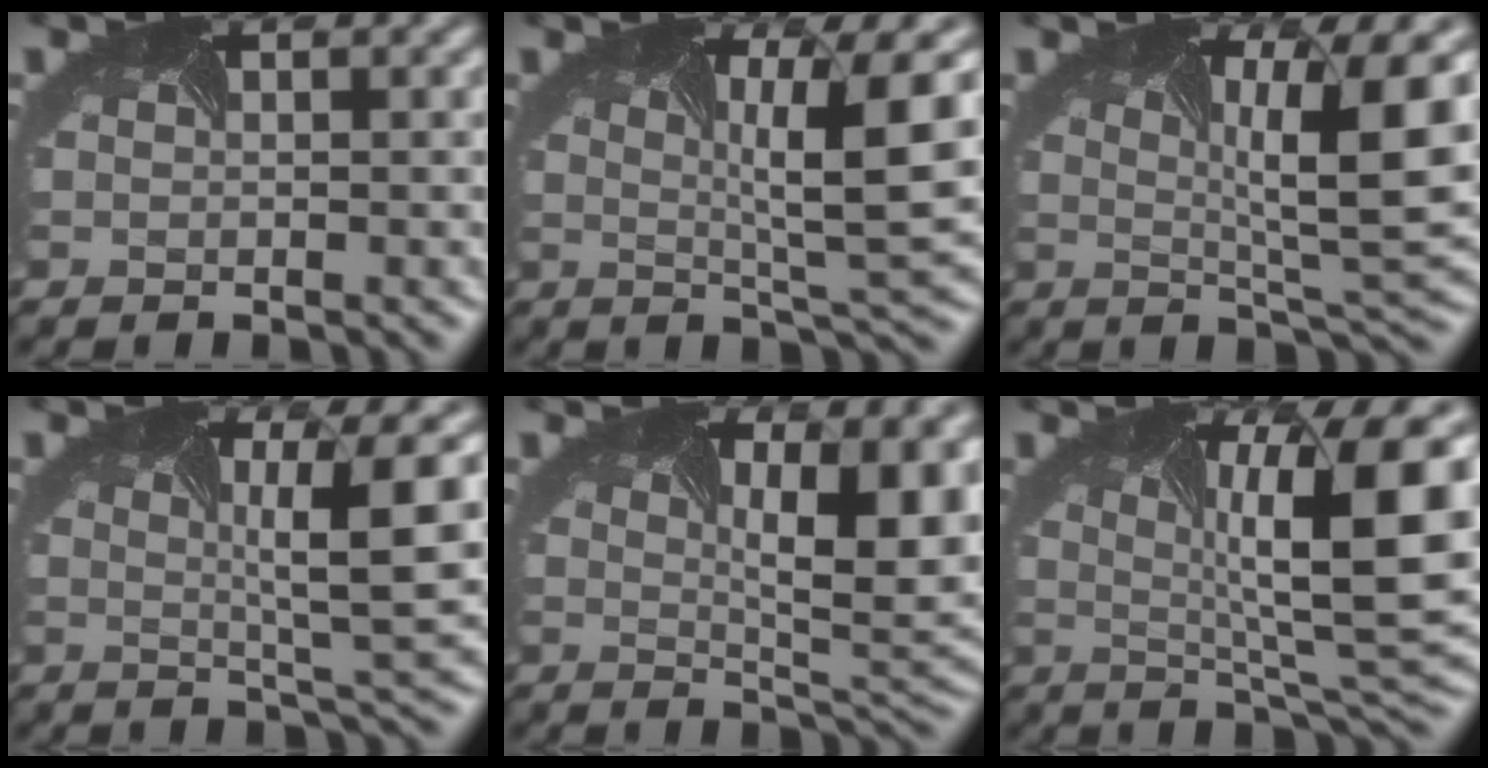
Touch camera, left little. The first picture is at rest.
{"total": 7.8, "force": [1.2, 1.1, 7.7], "torque": [-0.114, -0.001, 0.019]}
{"total": 9.7, "force": [1.5, 1.9, 9.4], "torque": [-0.133, -0.003, 0.024]}
{"total": 6.9, "force": [1.0, 0.9, 6.8], "torque": [-0.095, -0.001, 0.016]}
{"total": 11.1, "force": [2.5, 4.1, 10.1], "torque": [-0.123, 0.003, 0.035]}
{"total": 13.0, "force": [1.6, 3.3, 12.5], "torque": [-0.175, -0.001, 0.029]}